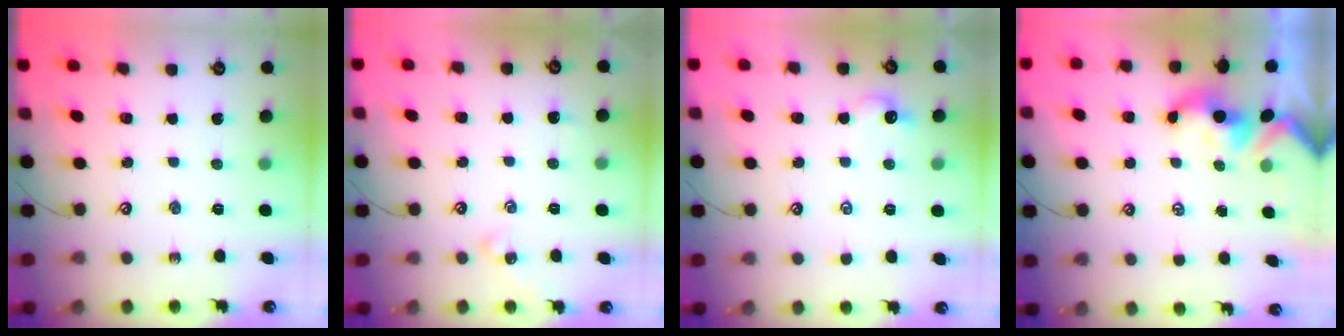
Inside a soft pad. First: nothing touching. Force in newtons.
{"total": 2.2, "press": 2.1, "slide": 0.5}
{"total": 1.5, "press": 1.5, "slide": 0.4}
{"total": 1.8, "press": 1.6, "slide": 0.8}